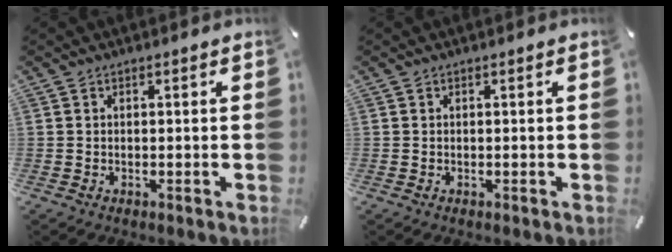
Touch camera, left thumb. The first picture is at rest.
{"total": 0.0}